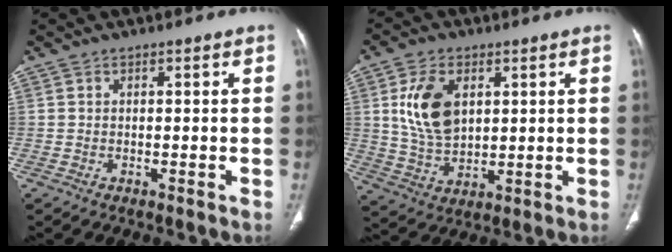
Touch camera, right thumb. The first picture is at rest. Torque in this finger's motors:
{"motor_torque": [0.06, 0.07, 1.14, 0.45, 0.10]}